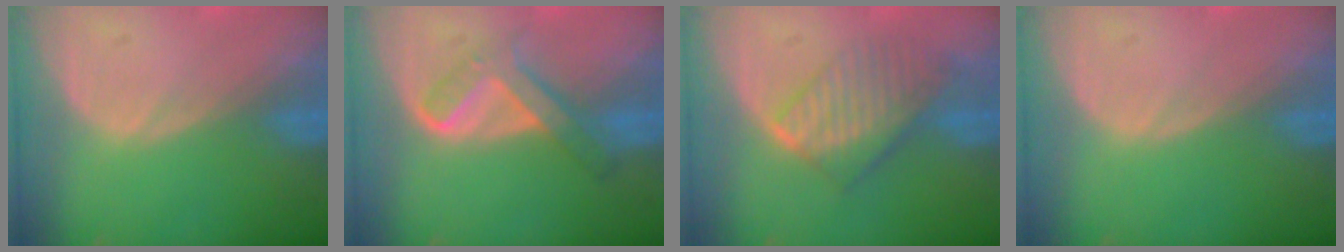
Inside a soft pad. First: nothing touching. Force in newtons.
{"total": 6.0, "press": 5.3, "slide": 2.8}
{"total": 7.2, "press": 6.6, "slide": 2.9}
{"total": 0.0}